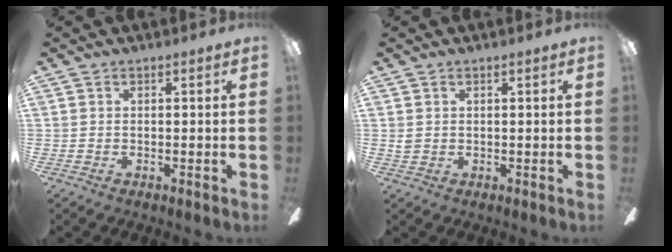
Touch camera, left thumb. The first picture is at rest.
{"total": 1.7, "force": [0.5, 1.2, 1.1], "torque": [-0.022, 0.005, 0.008]}